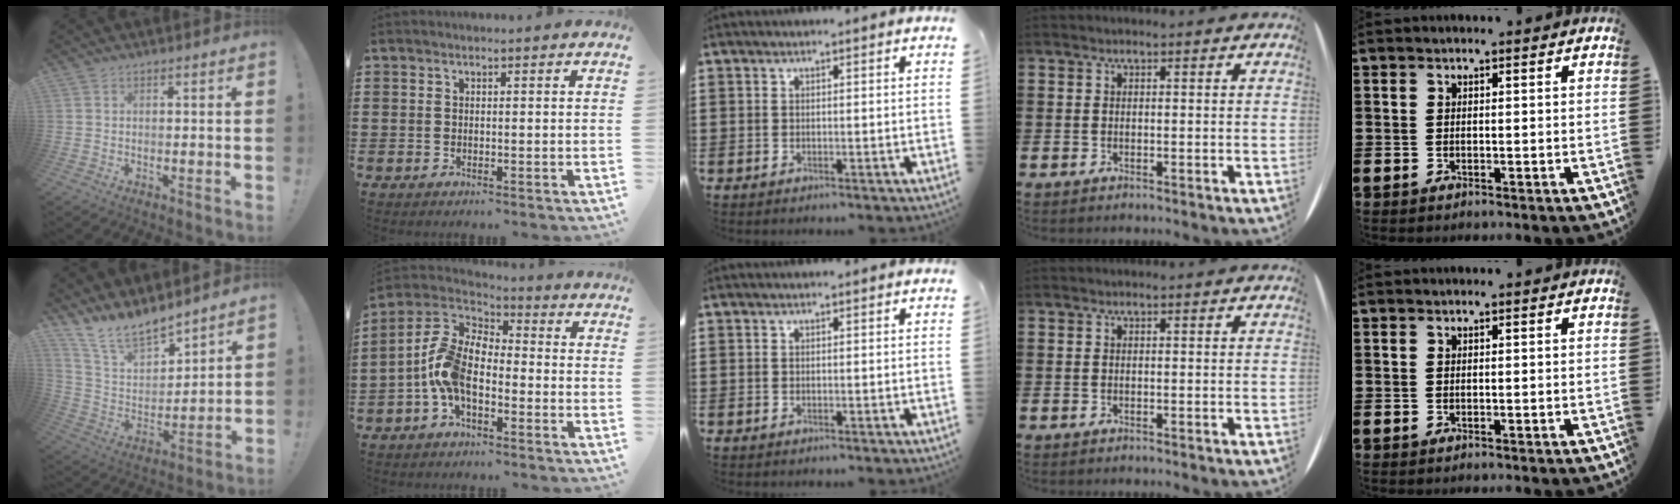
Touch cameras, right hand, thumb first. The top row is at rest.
{"thumb": {"total": 13.1, "force": [12.0, 3.8, 3.6], "torque": [-0.091, -0.094, 0.222]}, "index": {"total": 9.2, "force": [-1.6, 4.7, 7.7], "torque": [-0.199, -0.009, -0.041]}}